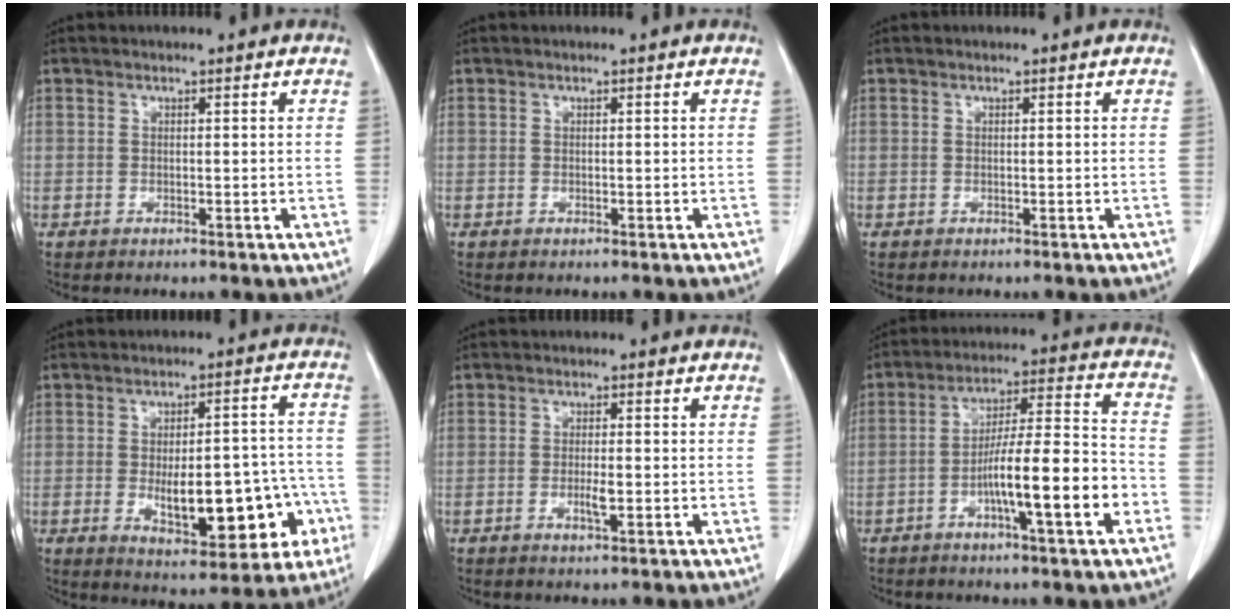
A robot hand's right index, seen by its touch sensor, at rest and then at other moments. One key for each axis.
{"total": 0.0}
{"total": 0.0}
{"total": 15.7, "fx": -4.5, "fy": 6.0, "fz": 13.8, "tx": -0.172, "ty": 0.026, "tz": -0.046}
{"total": 2.5, "fx": -0.8, "fy": 0.5, "fz": 2.4, "tx": -0.046, "ty": -0.001, "tz": -0.012}
{"total": 13.5, "fx": -4.9, "fy": 0.8, "fz": 12.6, "tx": -0.207, "ty": 0.009, "tz": -0.080}